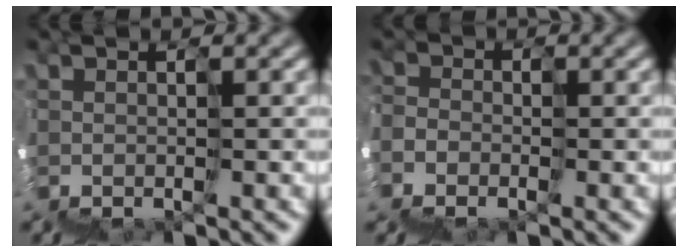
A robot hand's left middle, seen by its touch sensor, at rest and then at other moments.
{"total": 4.2, "force": [-3.6, 2.2, -0.2], "torque": [0.013, -0.008, -0.053]}